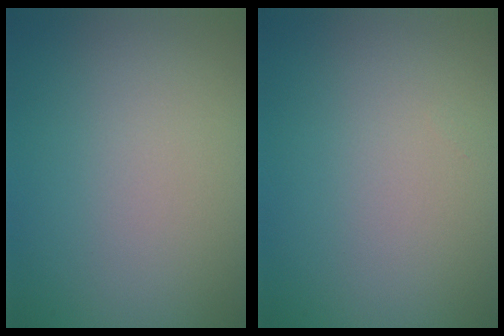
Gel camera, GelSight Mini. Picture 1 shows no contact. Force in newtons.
{"total": 0.0}